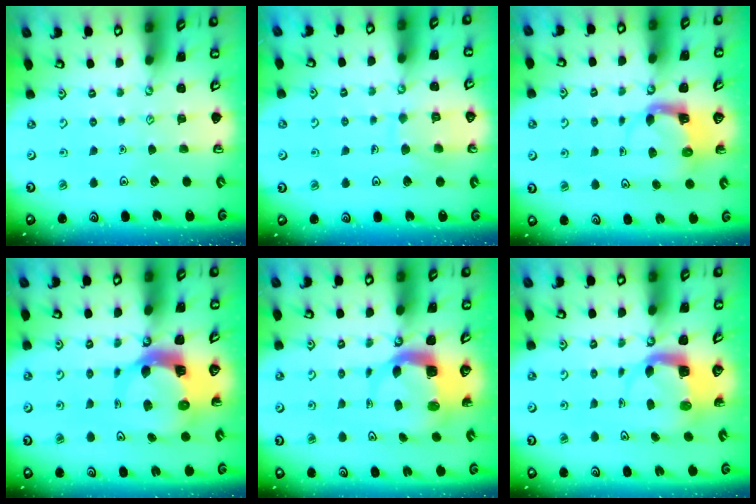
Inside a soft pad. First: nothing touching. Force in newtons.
{"total": 8.1, "press": 8.1, "slide": 0.7}
{"total": 3.9, "press": 3.8, "slide": 0.6}
{"total": 6.9, "press": 6.8, "slide": 0.7}
{"total": 5.7, "press": 5.7, "slide": 0.8}
{"total": 5.2, "press": 5.1, "slide": 0.8}